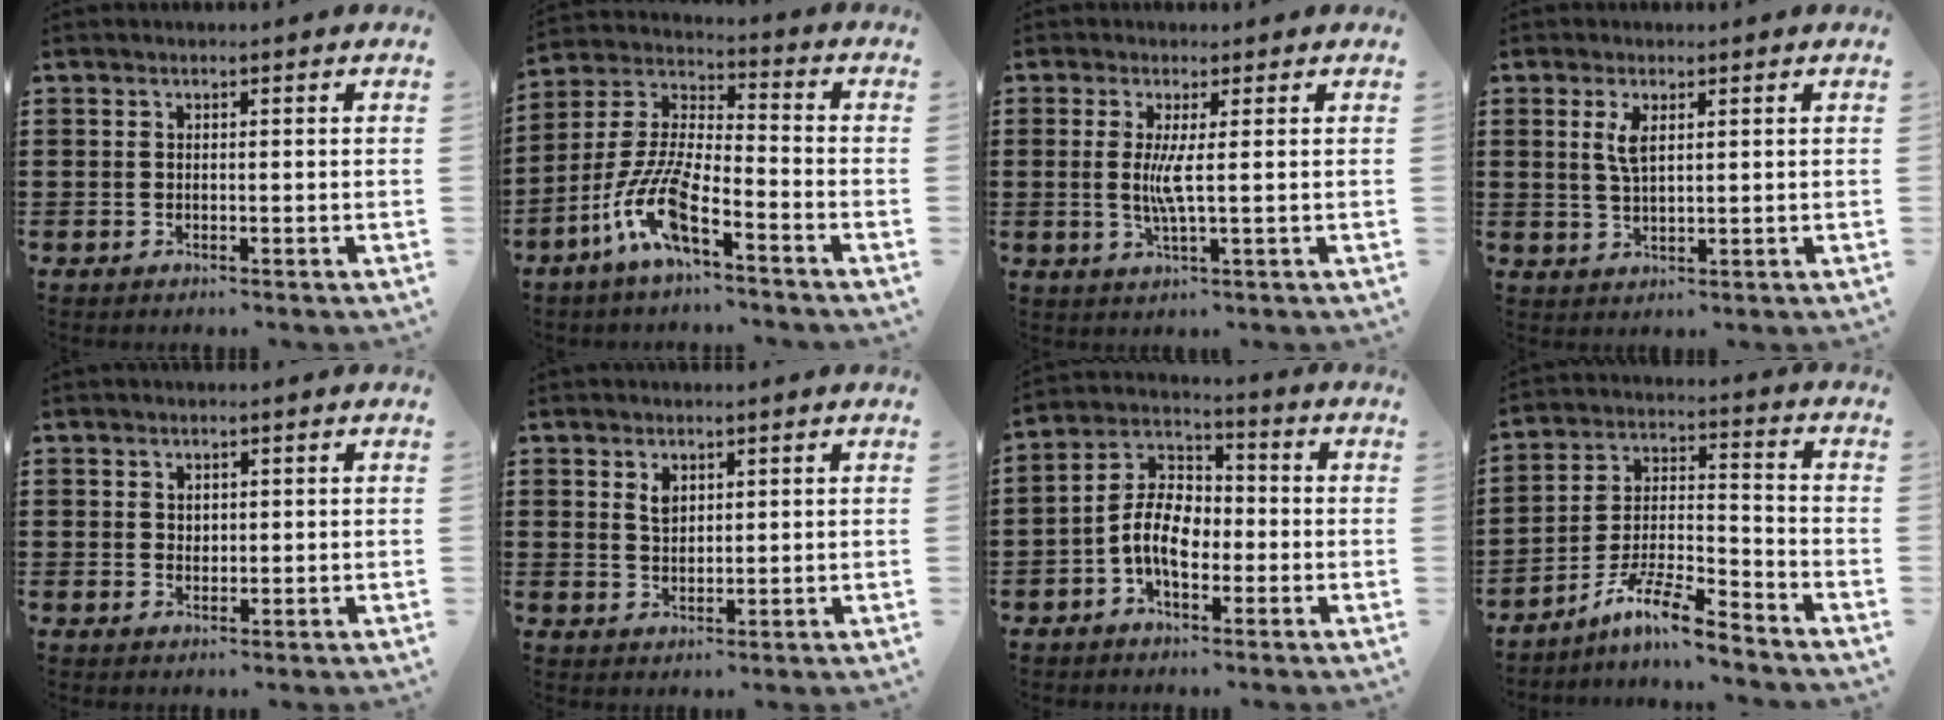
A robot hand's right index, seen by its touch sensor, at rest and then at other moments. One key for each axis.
{"total": 10.9, "fx": -6.9, "fy": 2.7, "fz": 8.0, "tx": -0.200, "ty": -0.009, "tz": -0.142}
{"total": 4.1, "fx": 0.3, "fy": -0.1, "fz": 4.0, "tx": -0.083, "ty": -0.009, "tz": 0.000}
{"total": 3.3, "fx": 1.2, "fy": 1.1, "fz": 2.8, "tx": -0.061, "ty": 0.006, "tz": 0.020}
{"total": 1.3, "fx": 0.8, "fy": 1.0, "fz": 0.3, "tx": -0.008, "ty": 0.004, "tz": 0.016}
{"total": 2.2, "fx": 1.2, "fy": 1.3, "fz": 1.3, "tx": -0.029, "ty": 0.003, "tz": 0.023}
{"total": 8.0, "fx": -2.0, "fy": 4.7, "fz": 6.1, "tx": -0.145, "ty": 0.009, "tz": -0.046}
{"total": 9.6, "fx": -8.0, "fy": 0.9, "fz": 5.2, "tx": -0.102, "ty": 0.010, "tz": -0.156}